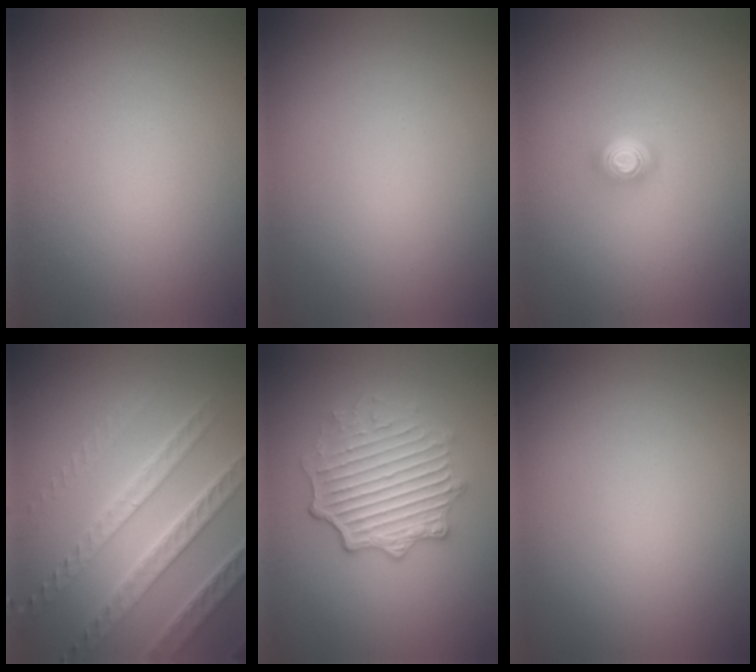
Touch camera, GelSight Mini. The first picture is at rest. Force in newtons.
{"total": 0.0}
{"total": 2.1, "press": 1.4, "slide": 1.6}
{"total": 7.0, "press": 5.4, "slide": 4.5}
{"total": 4.9, "press": 4.1, "slide": 2.6}
{"total": 0.0}